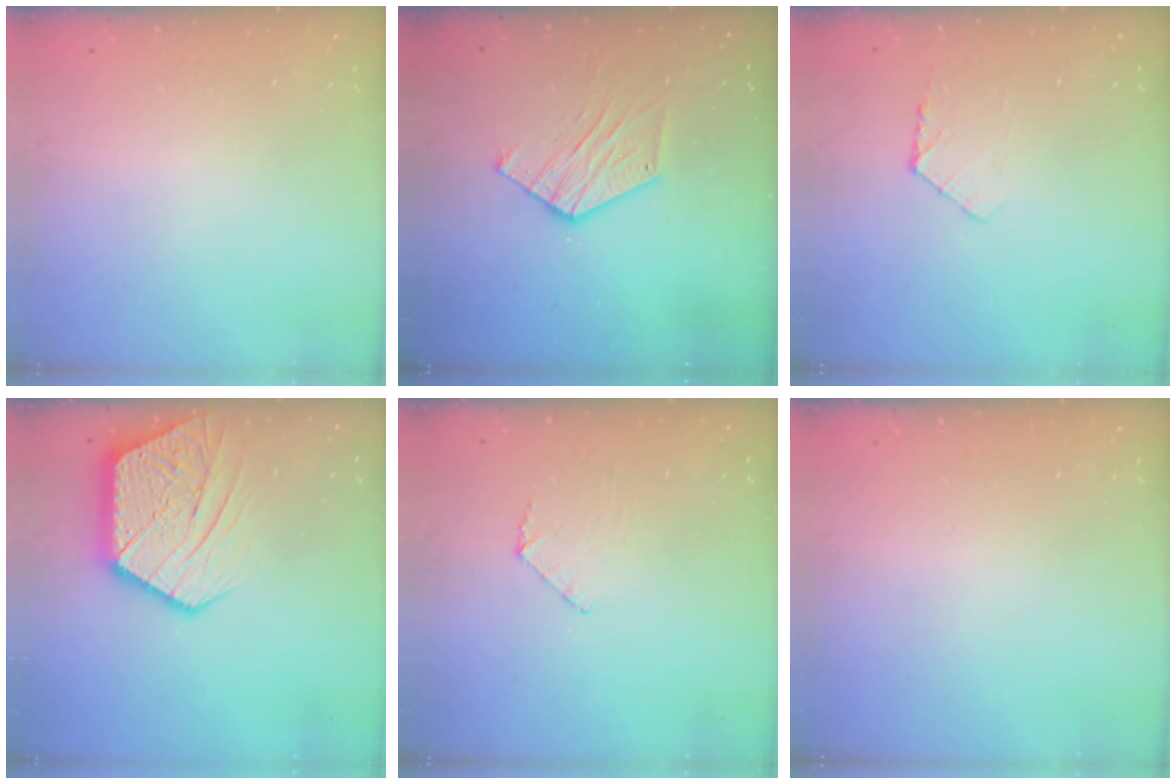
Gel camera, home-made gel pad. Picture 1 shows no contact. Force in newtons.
{"total": 9.6, "press": 9.6, "slide": 0.3}
{"total": 4.5, "press": 4.5, "slide": 0.5}
{"total": 18.1, "press": 18.1, "slide": 1.5}
{"total": 5.2, "press": 5.2, "slide": 0.4}
{"total": 0.0}